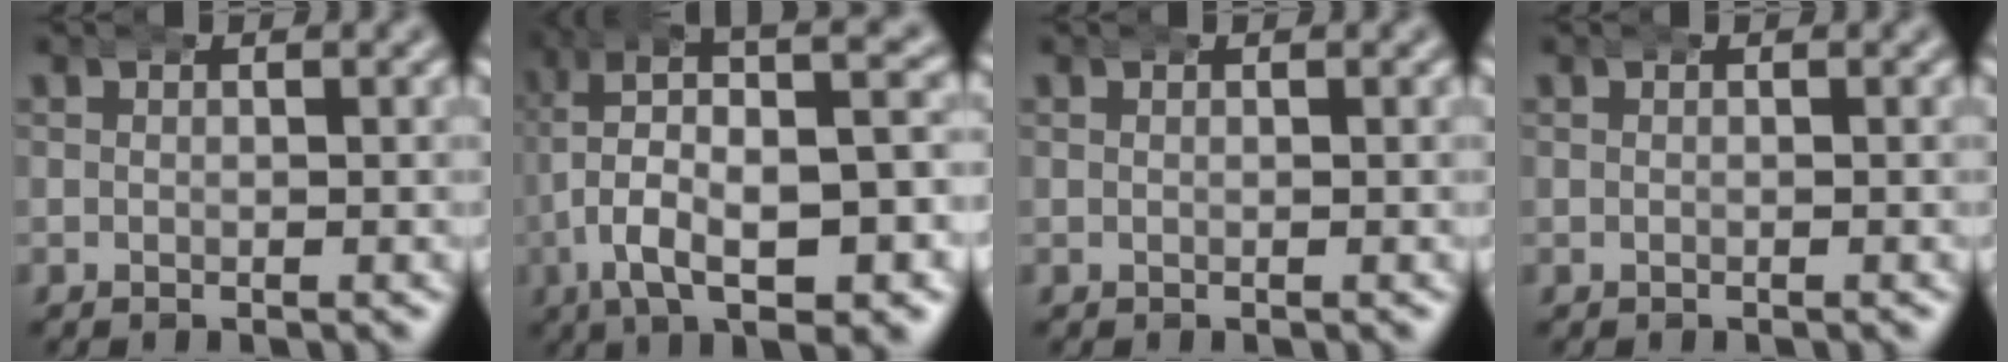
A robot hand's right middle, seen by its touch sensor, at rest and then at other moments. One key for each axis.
{"total": 9.1, "fx": 0.1, "fy": 4.3, "fz": 8.0, "tx": -0.148, "ty": -0.025, "tz": 0.015}
{"total": 0.0}
{"total": 0.0}